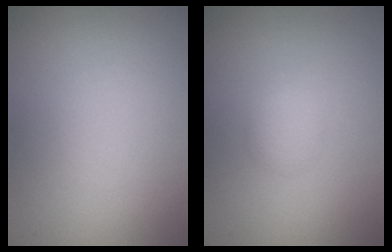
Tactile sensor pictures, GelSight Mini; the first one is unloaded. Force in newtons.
{"total": 1.4, "press": 1.4, "slide": 0.0}